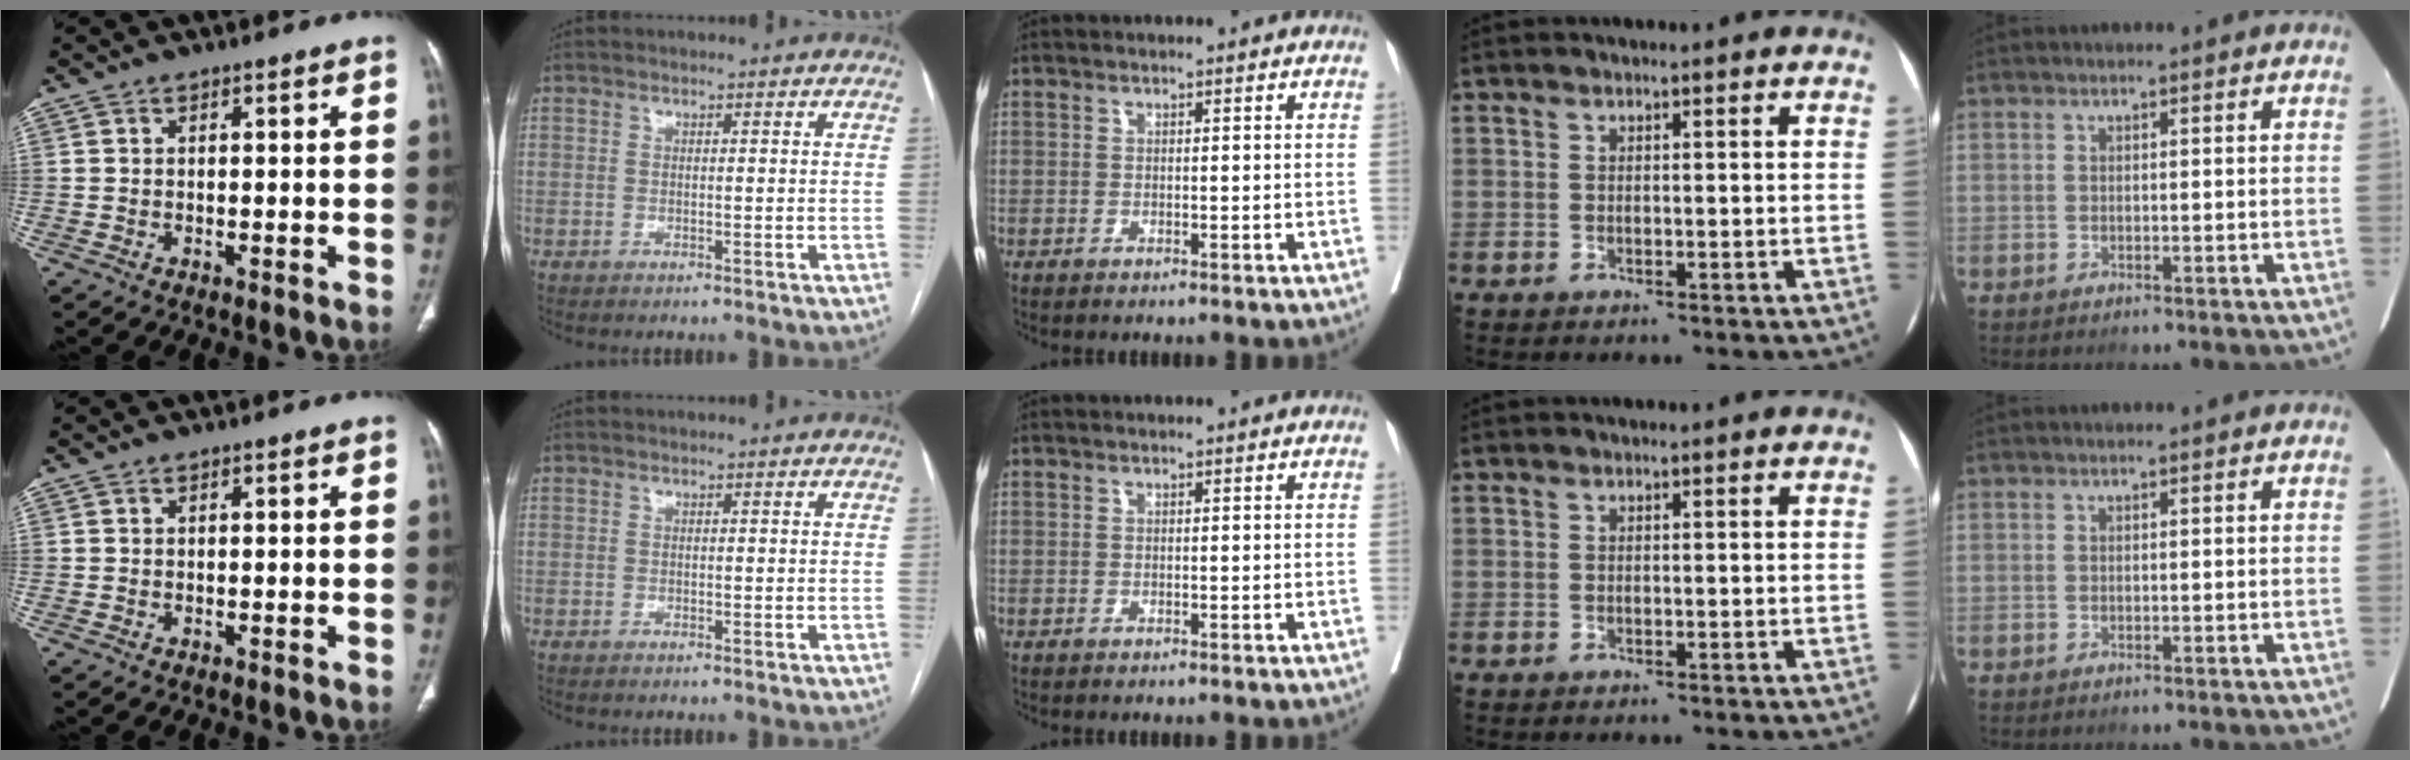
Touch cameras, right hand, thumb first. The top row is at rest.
{}